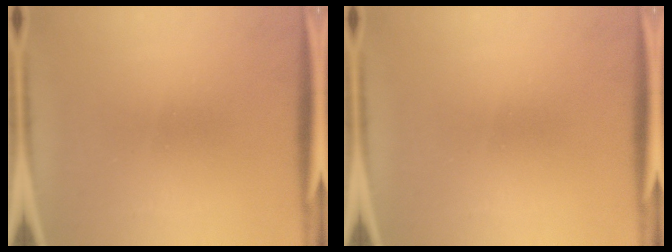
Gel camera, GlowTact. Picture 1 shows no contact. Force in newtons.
{"total": 0.0}